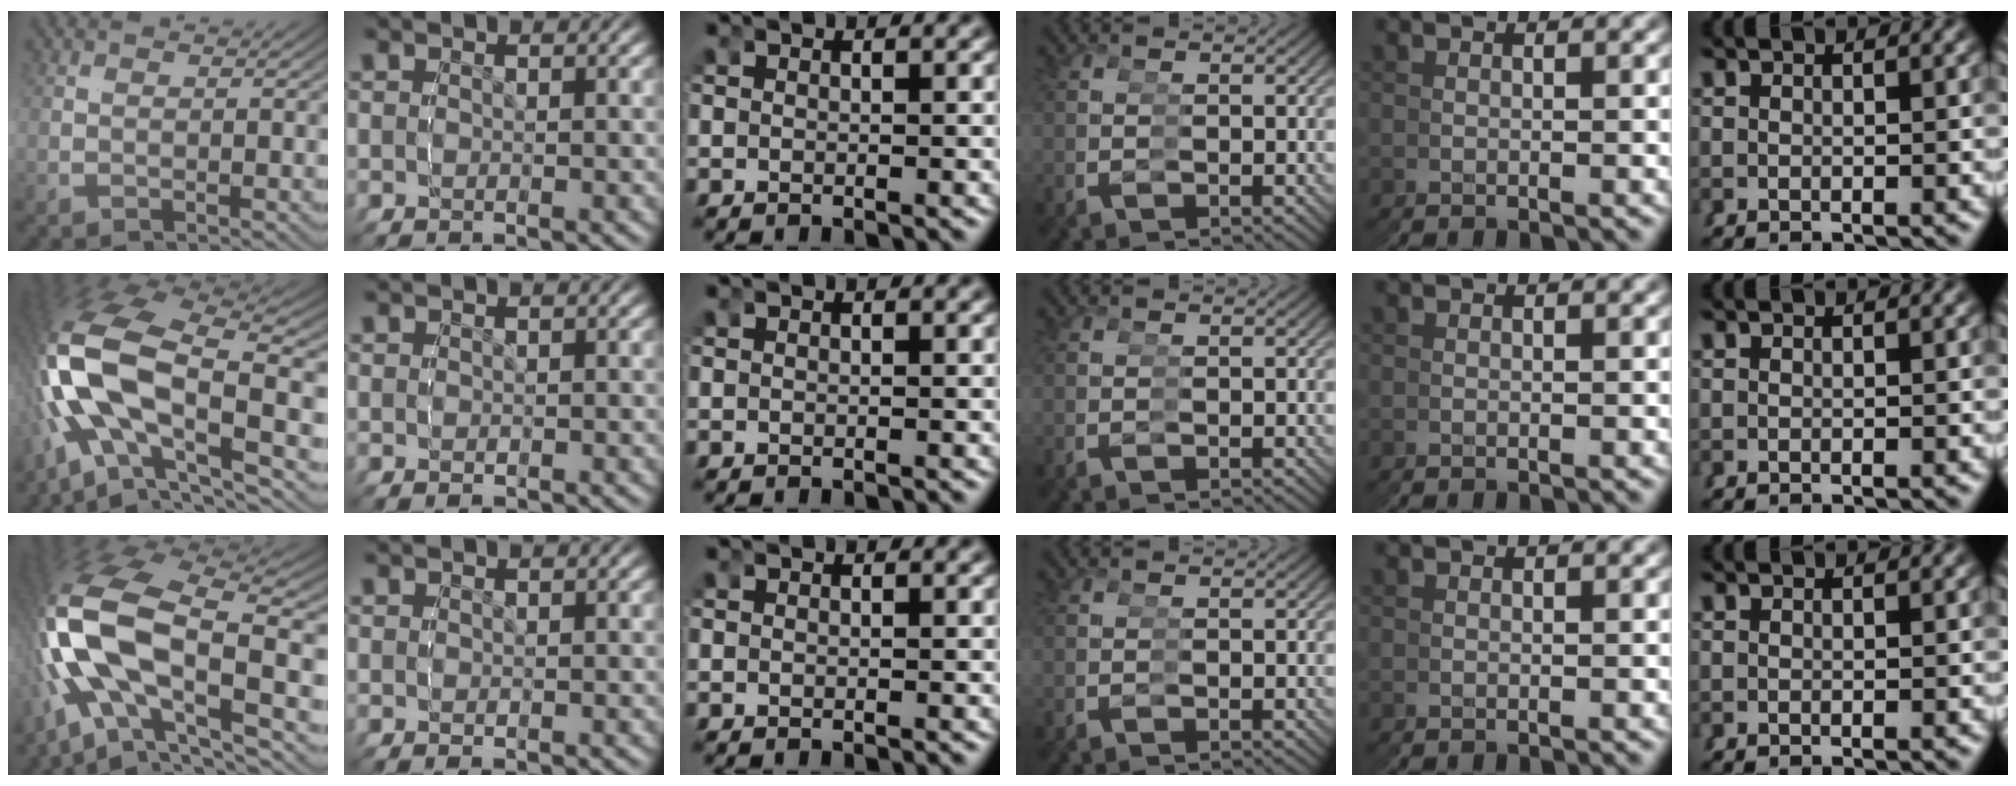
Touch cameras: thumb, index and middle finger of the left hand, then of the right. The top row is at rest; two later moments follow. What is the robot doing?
{"motion": "grasp_and_lifting", "object": "glasses"}